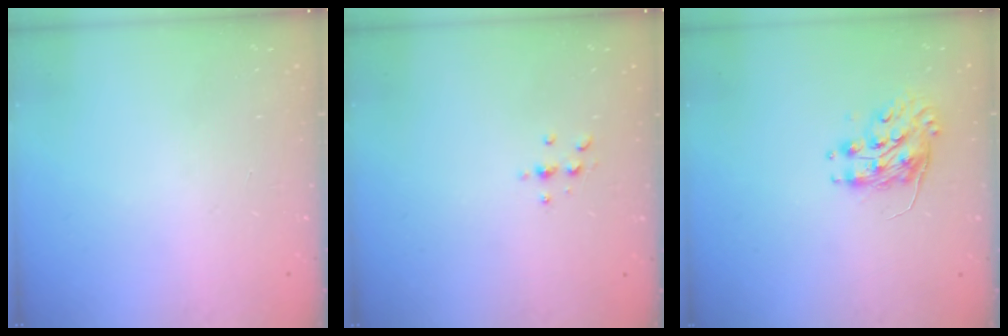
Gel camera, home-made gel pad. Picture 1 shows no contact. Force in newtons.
{"total": 3.1, "press": 3.1, "slide": 0.5}
{"total": 8.2, "press": 8.2, "slide": 0.3}